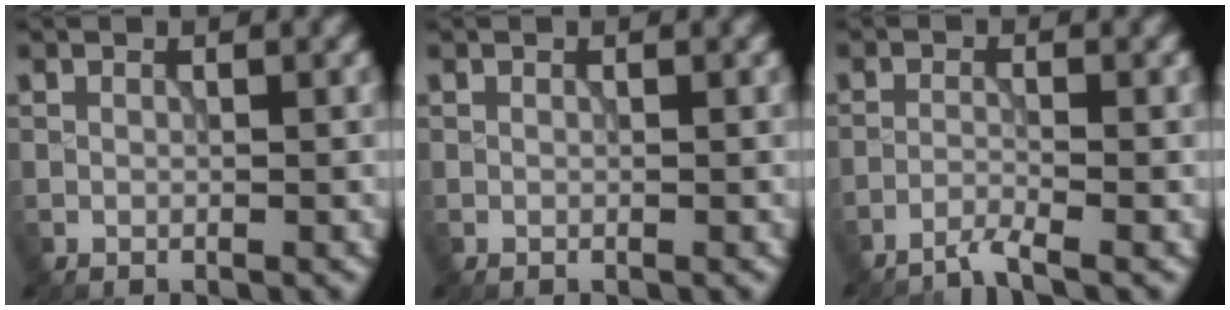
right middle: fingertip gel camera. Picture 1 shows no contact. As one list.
[{"total": 0.0}, {"total": 1.7, "force": [-1.4, -0.1, 0.8], "torque": [-0.010, 0.000, -0.042]}]